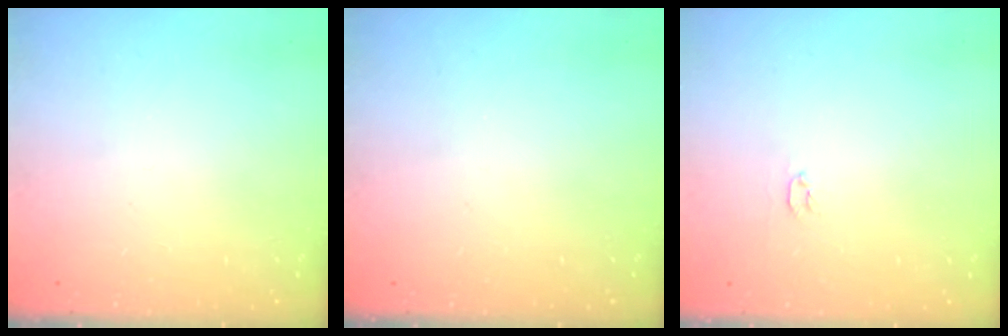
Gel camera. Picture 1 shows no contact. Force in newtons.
{"total": 0.0}
{"total": 2.0, "press": 2.0, "slide": 0.3}